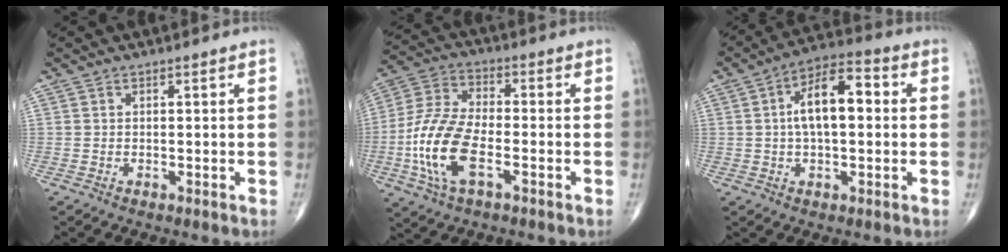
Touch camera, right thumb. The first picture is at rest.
{"total": 14.2, "force": [-4.2, 6.5, 11.9], "torque": [-0.257, 0.016, -0.083]}
{"total": 11.4, "force": [1.3, 5.5, 9.9], "torque": [-0.161, 0.025, 0.011]}